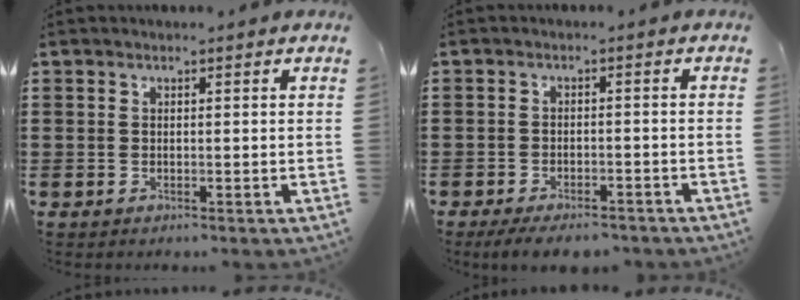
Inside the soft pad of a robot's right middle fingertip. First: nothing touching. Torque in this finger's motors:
{"motor_torque": [0.37, -0.27, 0.41, 0.01]}